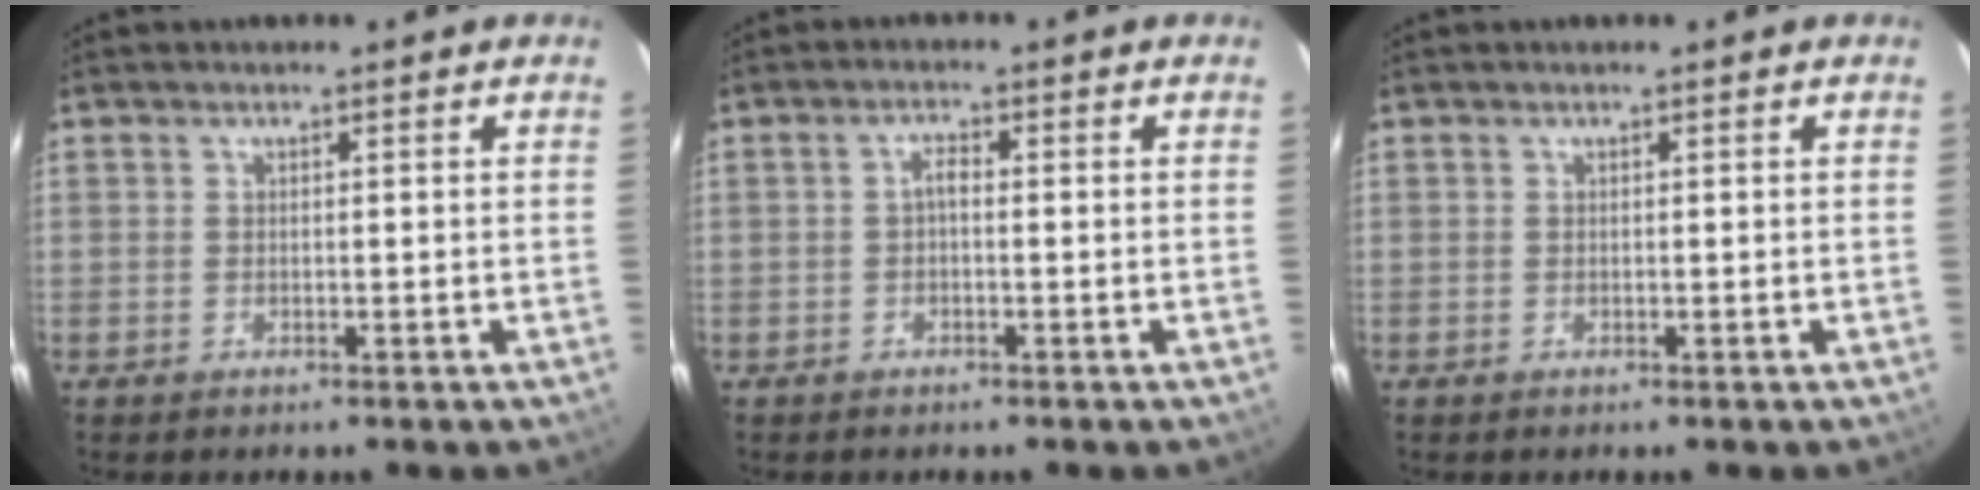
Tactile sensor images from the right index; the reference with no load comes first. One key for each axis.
{"total": 1.5, "fx": -0.4, "fy": 0.7, "fz": 1.3, "tx": -0.026, "ty": 0.008, "tz": -0.010}
{"total": 0.0}